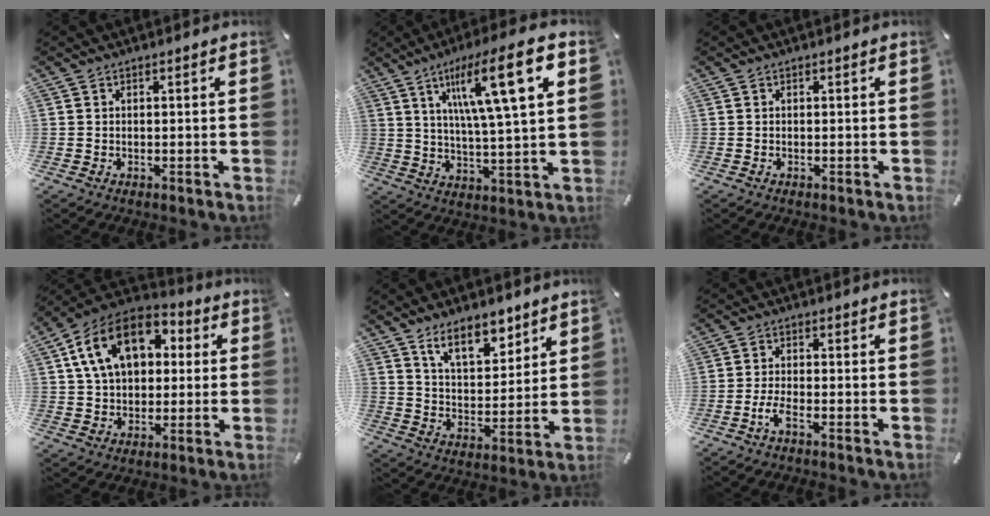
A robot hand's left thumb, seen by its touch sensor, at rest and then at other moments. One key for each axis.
{"total": 16.7, "fx": 7.1, "fy": 3.0, "fz": 14.8, "tx": -0.249, "ty": -0.015, "tz": 0.103}
{"total": 0.0}
{"total": 16.1, "fx": 5.1, "fy": 11.6, "fz": 9.9, "tx": -0.194, "ty": 0.002, "tz": 0.093}
{"total": 11.4, "fx": 8.4, "fy": 5.2, "fz": 5.6, "tx": -0.087, "ty": -0.039, "tz": 0.149}
{"total": 3.6, "fx": -2.0, "fy": 0.7, "fz": 2.9, "tx": -0.067, "ty": -0.003, "tz": -0.041}